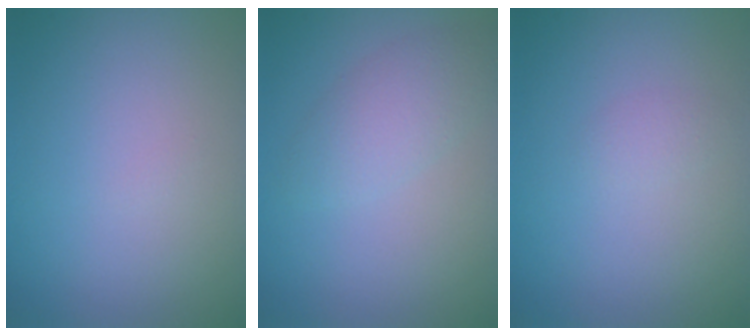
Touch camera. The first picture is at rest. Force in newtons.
{"total": 2.7, "press": 2.7, "slide": 0.0}
{"total": 0.8, "press": 0.8, "slide": 0.0}